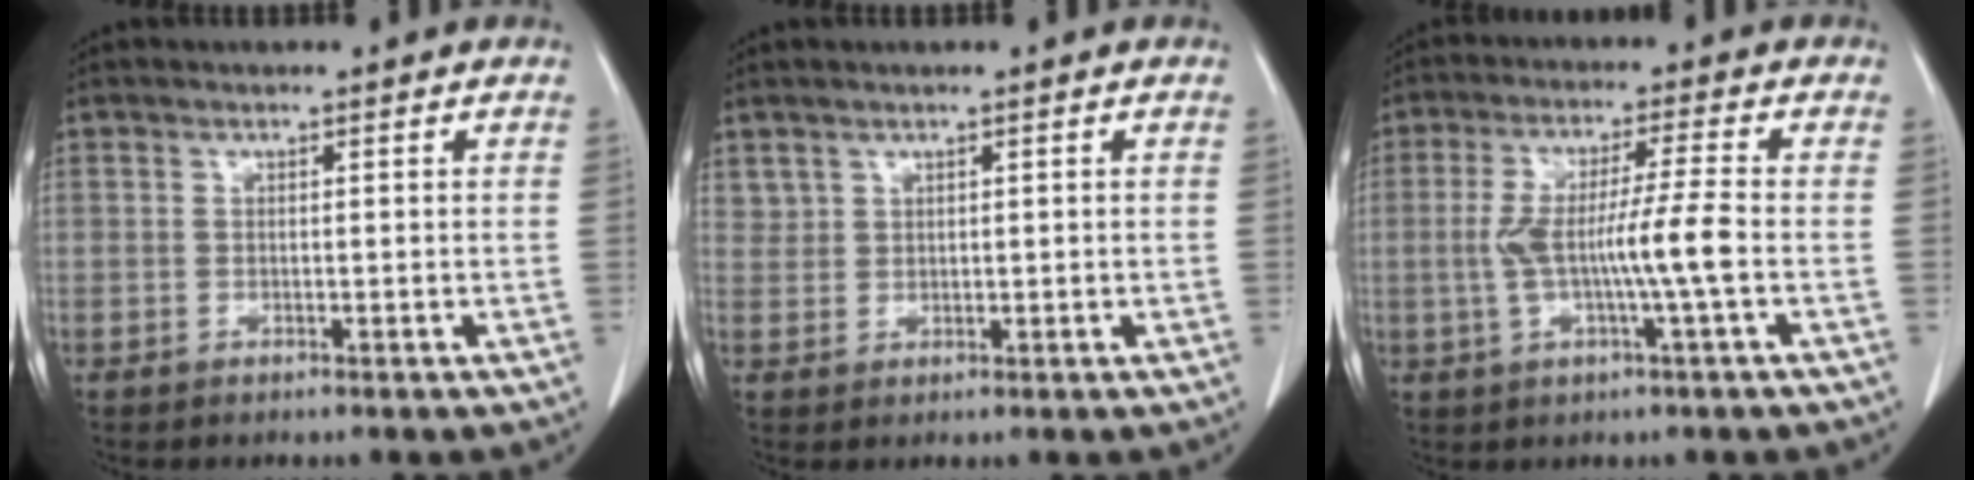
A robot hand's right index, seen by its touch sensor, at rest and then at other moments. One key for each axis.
{"total": 1.5, "fx": 1.1, "fy": 1.0, "fz": 0.1, "tx": 0.008, "ty": 0.006, "tz": 0.021}
{"total": 8.4, "fx": -1.4, "fy": -0.4, "fz": 8.2, "tx": -0.163, "ty": 0.009, "tz": -0.025}